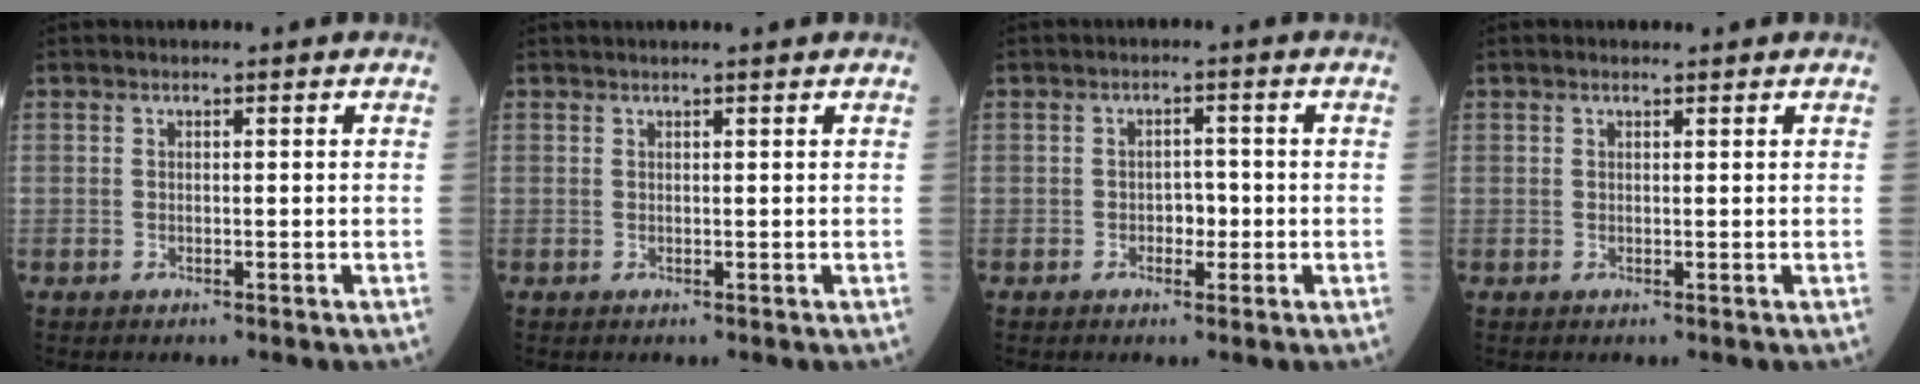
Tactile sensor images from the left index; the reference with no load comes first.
{"total": 2.3, "force": [2.0, -0.2, 1.0], "torque": [-0.008, 0.009, 0.025]}
{"total": 2.2, "force": [-0.8, 1.3, 1.6], "torque": [-0.016, 0.003, -0.013]}
{"total": 1.2, "force": [0.9, 0.3, 0.6], "torque": [-0.016, 0.009, 0.015]}